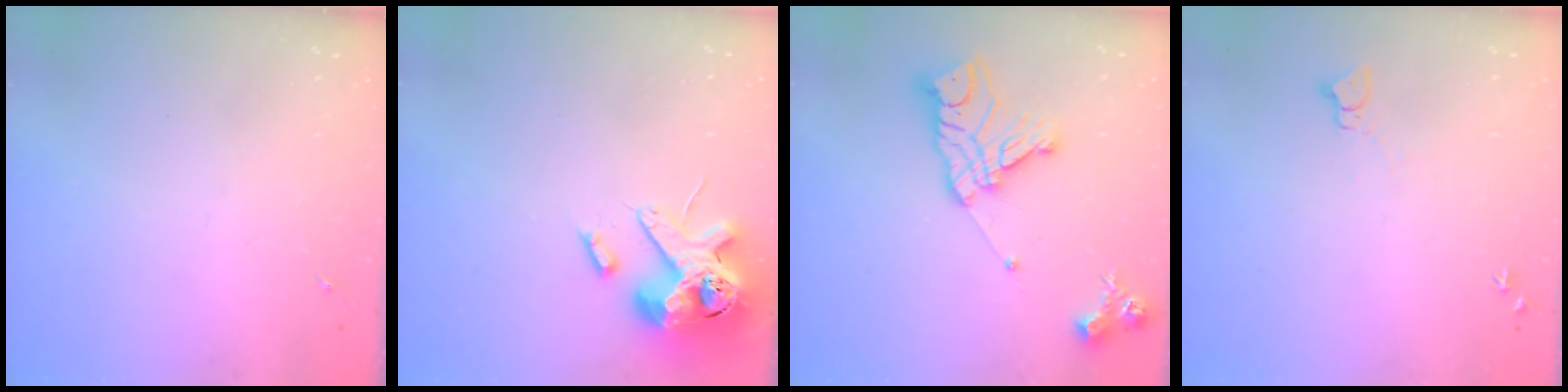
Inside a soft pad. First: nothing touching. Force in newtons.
{"total": 15.3, "press": 15.1, "slide": 2.6}
{"total": 16.3, "press": 16.2, "slide": 1.4}
{"total": 3.8, "press": 3.8, "slide": 0.4}